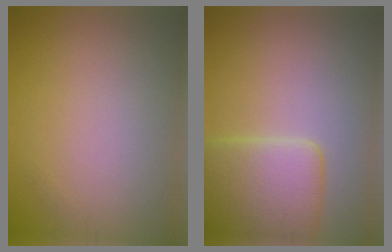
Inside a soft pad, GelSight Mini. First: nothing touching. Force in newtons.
{"total": 6.0, "press": 6.0, "slide": 0.4}